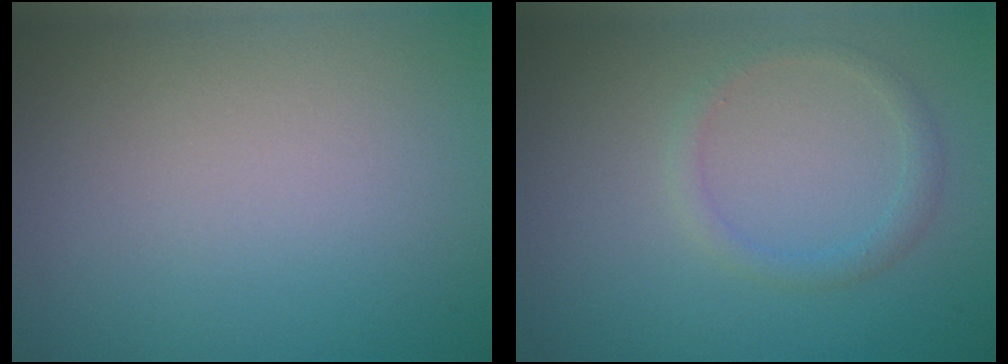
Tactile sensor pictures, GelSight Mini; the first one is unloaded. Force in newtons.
{"total": 1.4, "press": 1.4, "slide": 0.1}